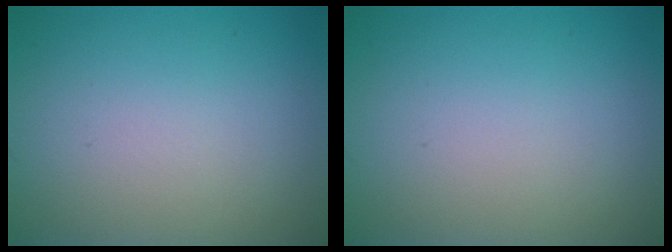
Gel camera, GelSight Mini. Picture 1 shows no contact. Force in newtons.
{"total": 0.0}